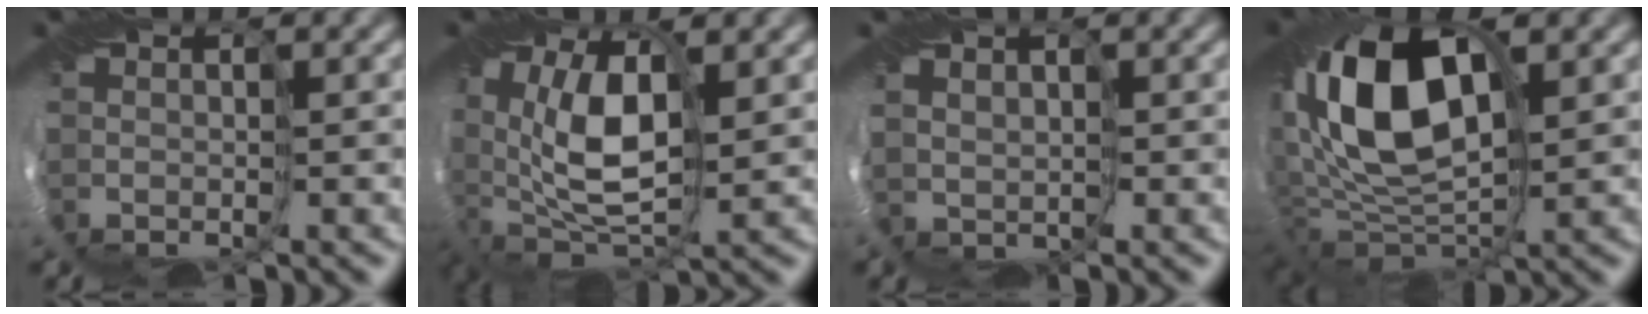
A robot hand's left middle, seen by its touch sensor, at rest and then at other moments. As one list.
[{"total": 9.9, "force": [0.9, 6.0, 7.8], "torque": [-0.178, -0.006, 0.021]}, {"total": 1.7, "force": [0.6, 1.4, 0.8], "torque": [-0.017, -0.001, 0.010]}, {"total": 13.0, "force": [1.2, 7.4, 10.5], "torque": [-0.211, 0.012, 0.016]}]